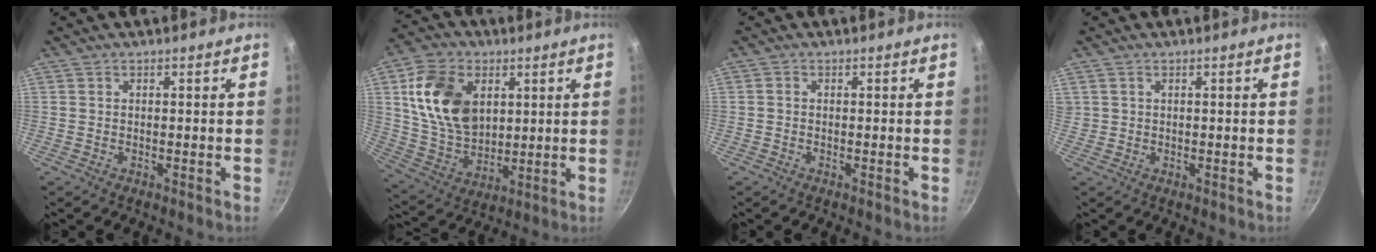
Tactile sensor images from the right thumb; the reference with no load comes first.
{"total": 16.7, "force": [4.4, 11.6, 11.1], "torque": [-0.181, -0.011, 0.092]}
{"total": 0.6, "force": [-0.2, 0.5, 0.3], "torque": [-0.004, 0.002, -0.004]}
{"total": 0.8, "force": [0.4, 0.6, 0.2], "torque": [-0.004, 0.006, 0.011]}